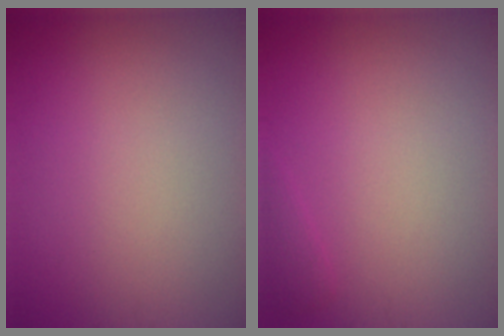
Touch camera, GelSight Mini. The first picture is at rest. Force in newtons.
{"total": 0.8, "press": 0.8, "slide": 0.1}